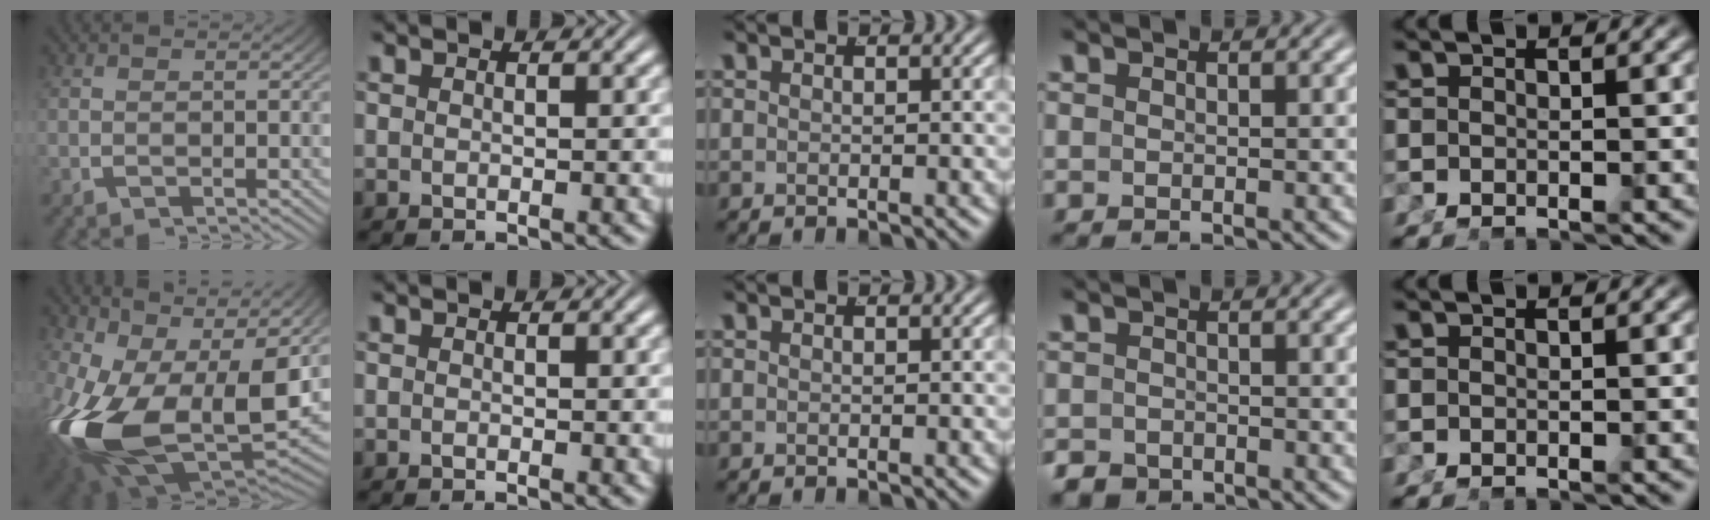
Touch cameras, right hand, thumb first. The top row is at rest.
{"thumb": {"total": 16.7, "force": [-1.5, 10.1, 13.2], "torque": [-0.309, -0.073, 0.007]}, "ring": {"total": 2.7, "force": [-2.5, 1.1, 0.0], "torque": [-0.001, -0.019, -0.037]}}